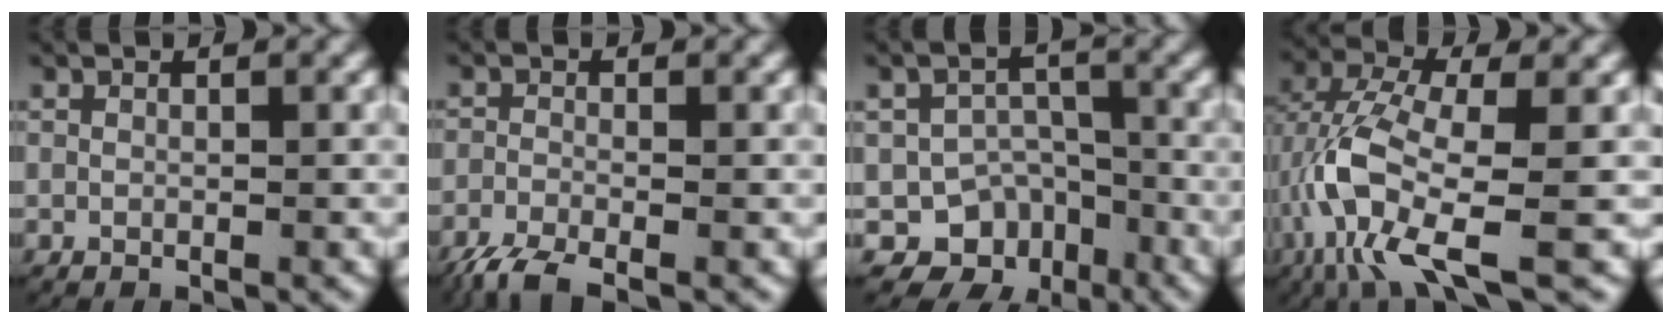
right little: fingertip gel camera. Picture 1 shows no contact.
{"total": 3.8, "force": [-3.1, 1.1, 1.8], "torque": [-0.042, -0.017, -0.045]}
{"total": 13.3, "force": [-6.9, 10.6, 4.1], "torque": [-0.057, -0.042, -0.118]}
{"total": 8.0, "force": [-2.4, 3.3, 6.9], "torque": [-0.165, -0.036, -0.022]}